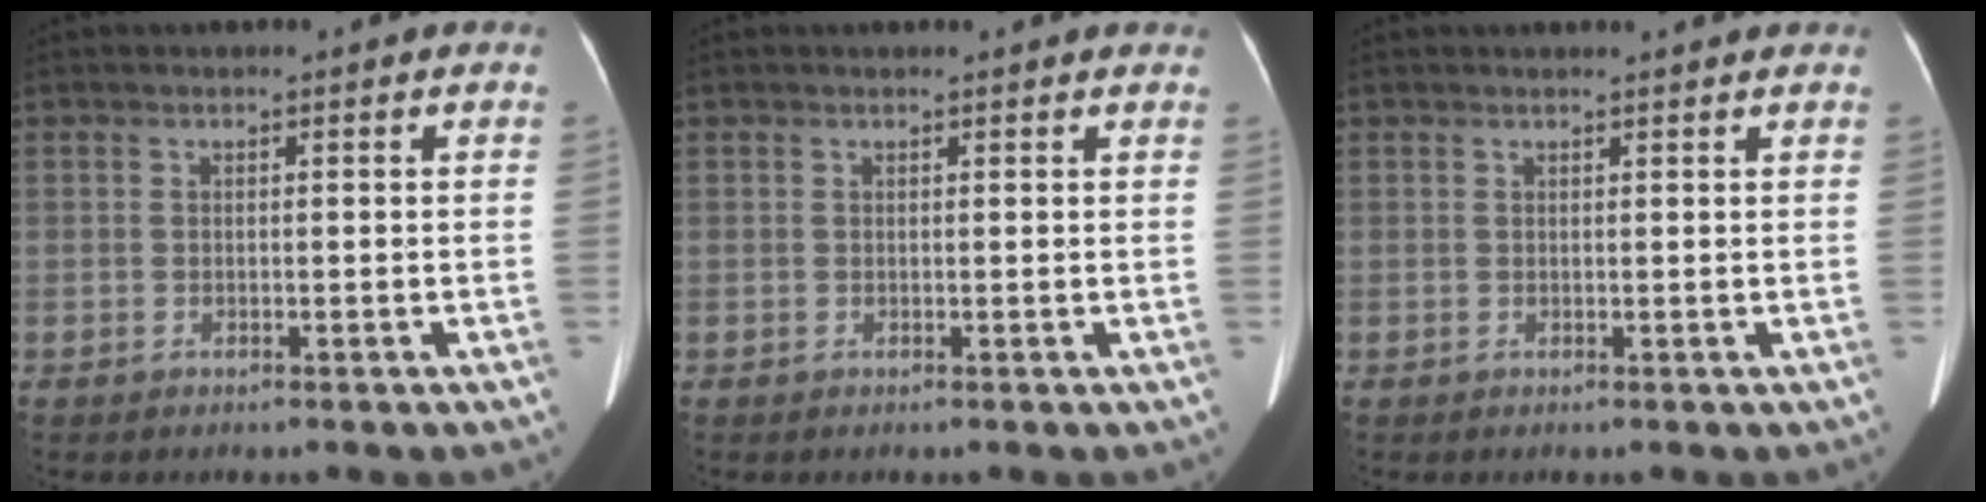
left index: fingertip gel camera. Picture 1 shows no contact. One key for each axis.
{"total": 2.4, "fx": 2.3, "fy": 0.3, "fz": 0.5, "tx": -0.015, "ty": 0.005, "tz": 0.015}
{"total": 2.6, "fx": 2.5, "fy": -0.1, "fz": 0.7, "tx": -0.012, "ty": 0.010, "tz": 0.027}